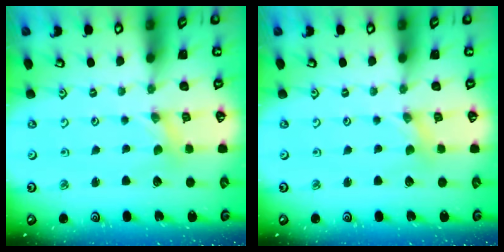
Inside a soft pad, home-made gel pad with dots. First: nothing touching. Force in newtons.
{"total": 0.0}